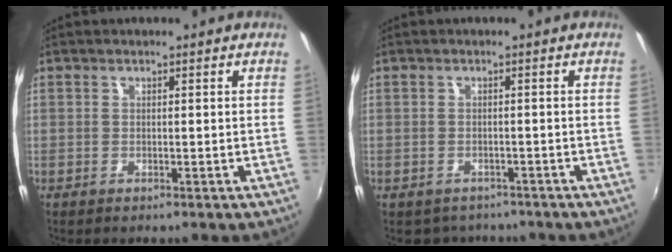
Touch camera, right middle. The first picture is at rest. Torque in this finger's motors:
{"motor_torque": [0.37, -0.40, -0.01, -0.01]}